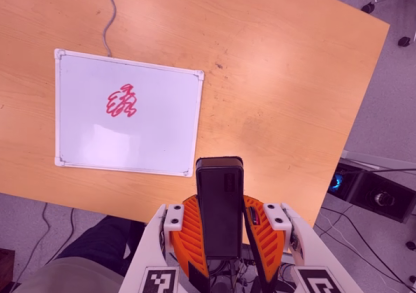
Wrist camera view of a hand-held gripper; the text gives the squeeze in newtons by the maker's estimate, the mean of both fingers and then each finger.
{"total": 8.0, "left": 7.3, "right": 8.7}